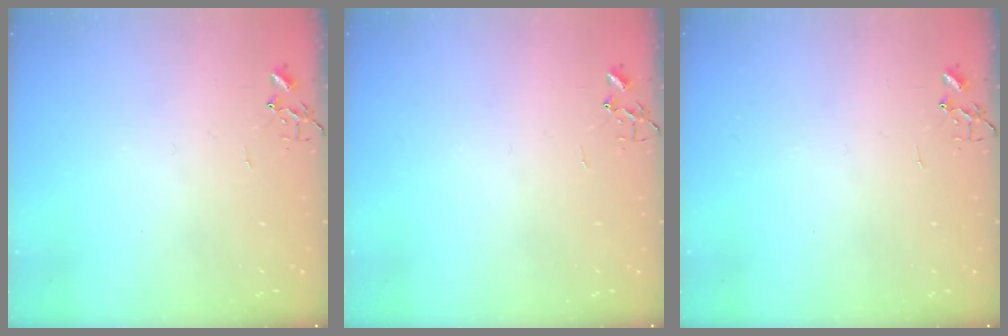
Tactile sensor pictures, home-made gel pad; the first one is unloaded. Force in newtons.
{"total": 0.0}
{"total": 0.0}